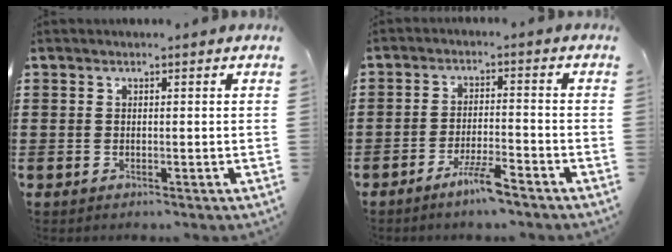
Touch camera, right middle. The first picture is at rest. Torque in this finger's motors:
{"motor_torque": [2.14, 0.00, 0.21, 0.07]}